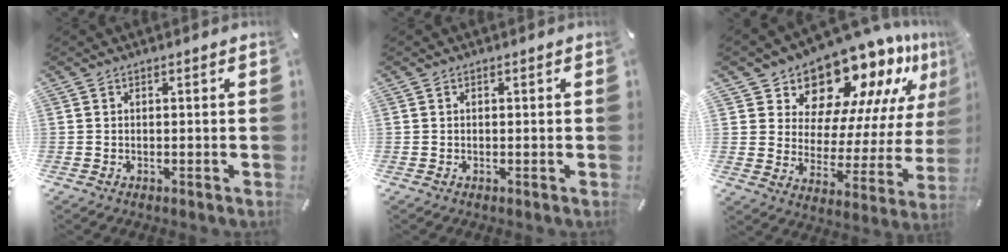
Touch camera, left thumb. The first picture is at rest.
{"total": 0.0}
{"total": 15.1, "force": [13.6, 6.1, 2.9], "torque": [-0.042, -0.142, 0.226]}